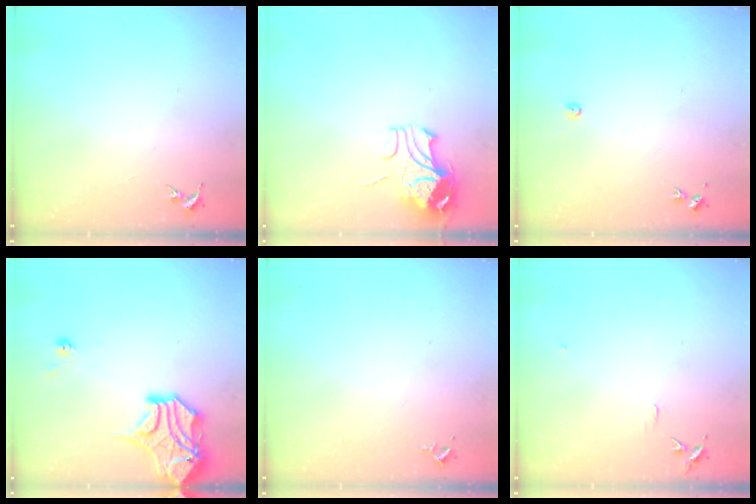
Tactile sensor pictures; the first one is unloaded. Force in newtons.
{"total": 9.6, "press": 9.6, "slide": 1.1}
{"total": 2.2, "press": 2.2, "slide": 0.3}
{"total": 15.2, "press": 15.1, "slide": 2.2}
{"total": 2.6, "press": 2.6, "slide": 0.4}
{"total": 5.8, "press": 5.8, "slide": 0.6}